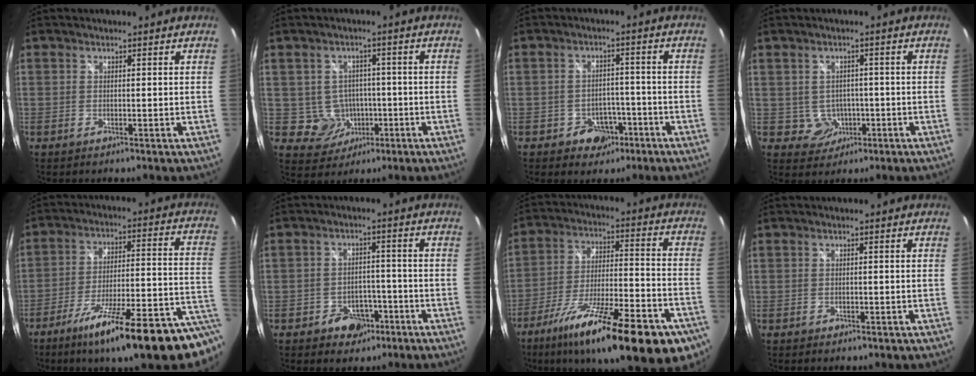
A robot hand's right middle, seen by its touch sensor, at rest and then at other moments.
{"total": 6.3, "force": [-1.4, 6.0, 1.3], "torque": [-0.041, 0.015, -0.002]}
{"total": 5.6, "force": [-3.2, 4.4, 1.5], "torque": [-0.040, 0.013, -0.034]}
{"total": 4.2, "force": [-0.8, 4.1, 0.8], "torque": [-0.024, 0.010, 0.000]}
{"total": 24.4, "force": [-15.4, 3.6, 18.5], "torque": [-0.252, -0.044, -0.221]}
{"total": 6.1, "force": [-3.7, 4.5, 1.9], "torque": [-0.048, 0.013, -0.041]}
{"total": 28.5, "force": [-18.8, 7.1, 20.2], "torque": [-0.323, -0.055, -0.277]}
{"total": 1.1, "force": [-0.7, 0.7, 0.4], "torque": [-0.007, -0.004, -0.010]}